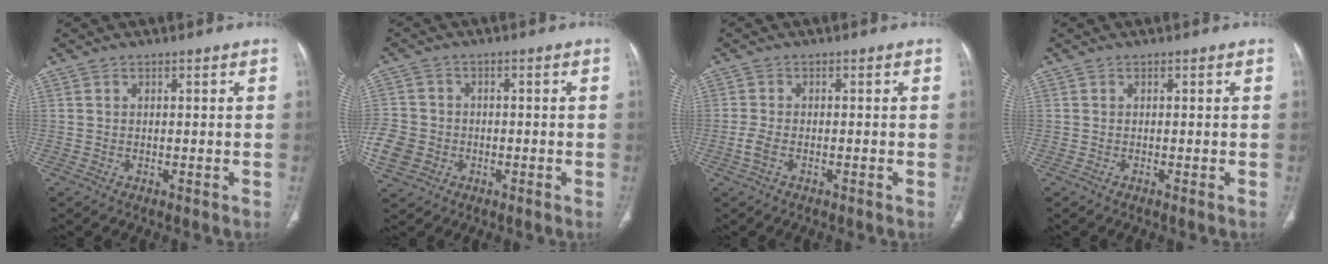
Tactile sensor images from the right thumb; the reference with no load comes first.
{"total": 7.9, "force": [-2.3, 7.0, 2.8], "torque": [-0.064, 0.016, -0.040]}
{"total": 2.0, "force": [-0.8, 1.1, 1.5], "torque": [-0.042, 0.001, -0.021]}
{"total": 0.0}